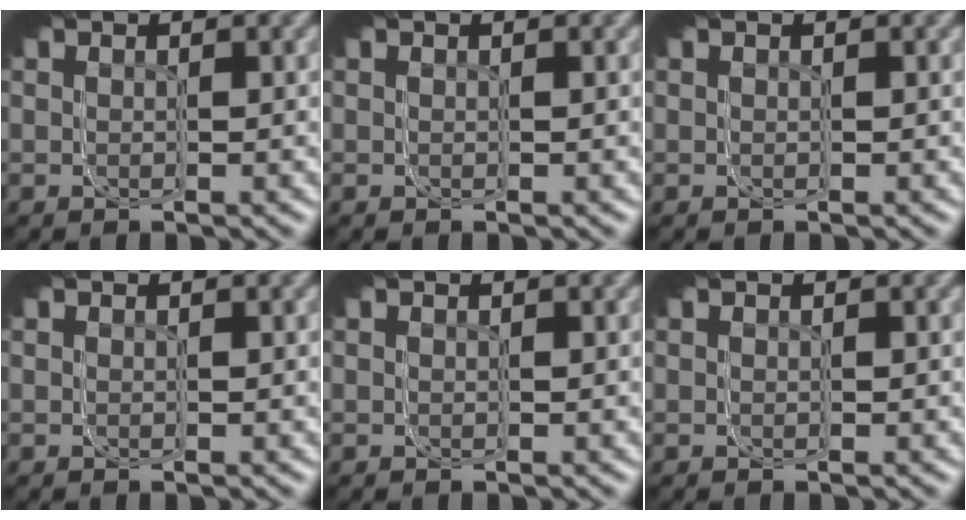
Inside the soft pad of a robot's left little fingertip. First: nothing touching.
{"total": 0.0}
{"total": 0.0}
{"total": 0.0}
{"total": 0.0}
{"total": 0.0}